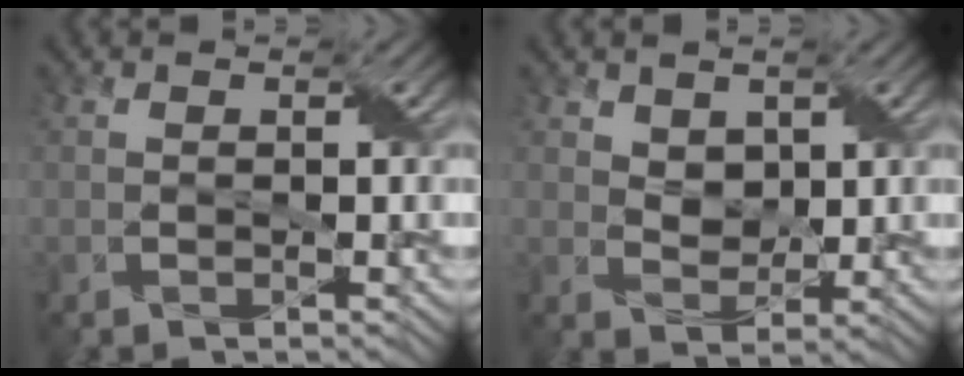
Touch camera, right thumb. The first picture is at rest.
{"total": 3.1, "force": [1.5, 2.2, 1.4], "torque": [-0.040, -0.006, 0.021]}